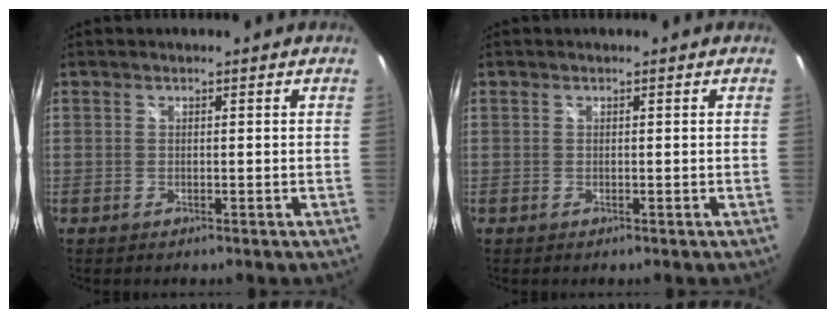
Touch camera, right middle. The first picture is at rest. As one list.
[{"total": 0.0}]